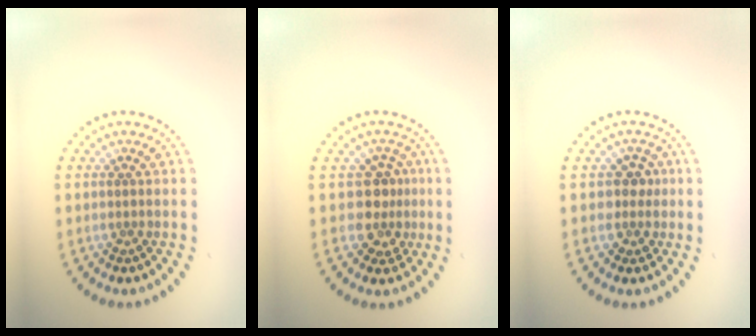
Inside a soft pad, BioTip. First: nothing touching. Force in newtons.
{"total": 2.8, "press": 2.4, "slide": 1.4}
{"total": 1.9, "press": 1.6, "slide": 1.1}